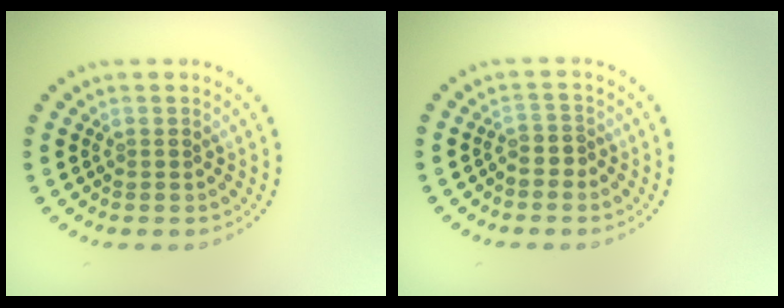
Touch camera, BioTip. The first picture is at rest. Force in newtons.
{"total": 1.3, "press": 0.9, "slide": 0.9}